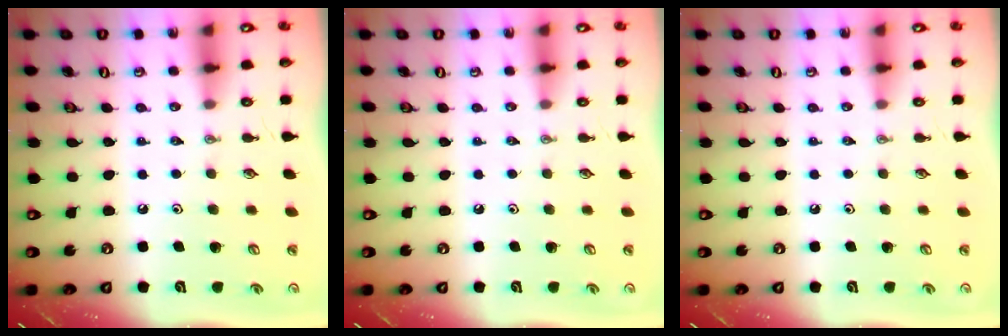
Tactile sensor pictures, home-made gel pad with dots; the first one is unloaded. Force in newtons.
{"total": 0.0}
{"total": 0.0}